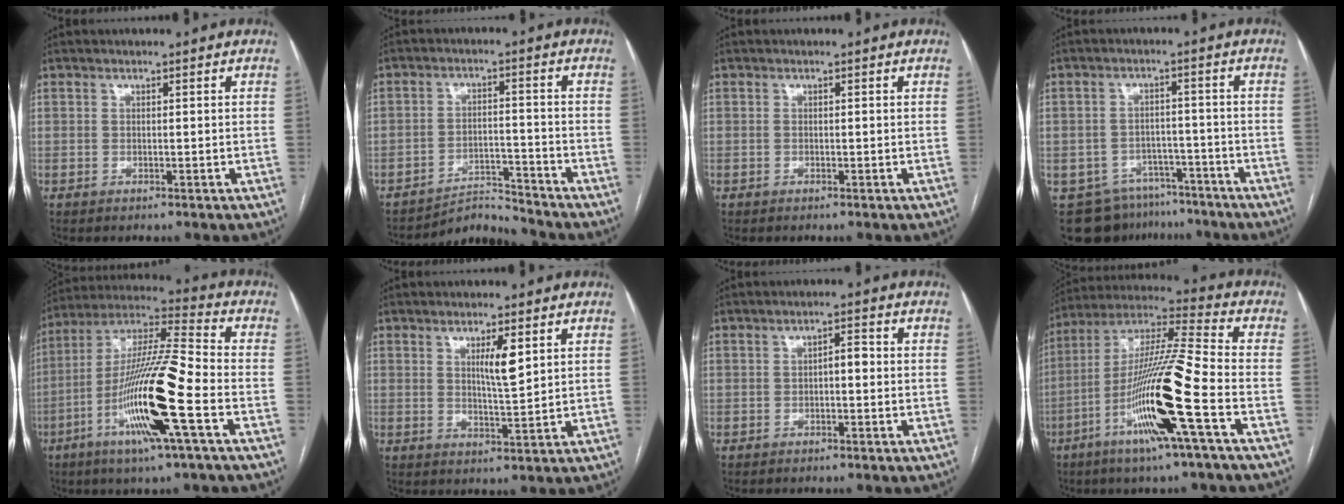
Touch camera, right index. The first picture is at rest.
{"total": 5.1, "force": [-4.8, -0.2, -1.7], "torque": [0.029, 0.010, -0.077]}
{"total": 0.0}
{"total": 10.5, "force": [-8.0, 6.5, 1.7], "torque": [-0.024, 0.020, -0.109]}
{"total": 18.5, "force": [-6.5, 0.2, 17.3], "torque": [-0.344, -0.014, -0.125]}
{"total": 4.5, "force": [1.8, 0.5, 4.1], "torque": [-0.072, -0.006, 0.033]}
{"total": 2.2, "force": [-0.3, 0.8, 2.0], "torque": [-0.029, 0.011, -0.005]}
{"total": 18.4, "force": [-6.7, -0.6, 17.2], "torque": [-0.337, -0.013, -0.132]}